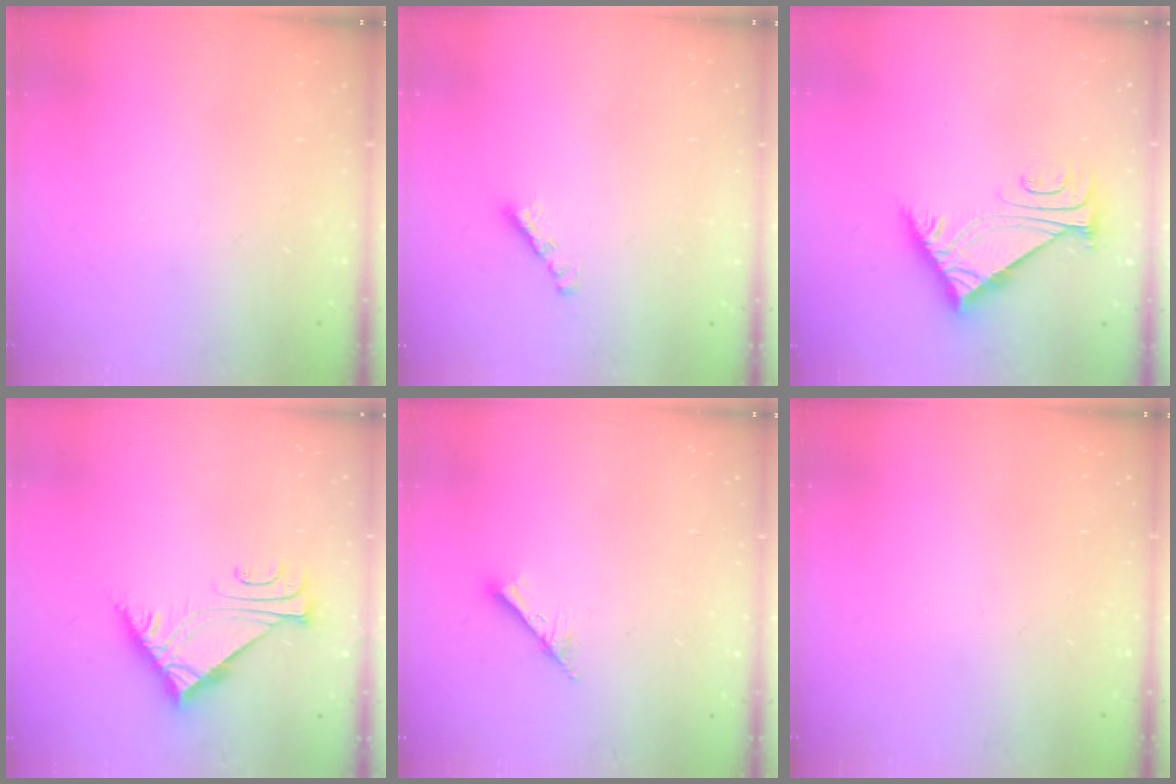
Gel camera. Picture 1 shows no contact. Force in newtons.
{"total": 2.4, "press": 2.4, "slide": 0.4}
{"total": 7.6, "press": 7.6, "slide": 0.7}
{"total": 6.0, "press": 6.0, "slide": 0.2}
{"total": 2.0, "press": 2.0, "slide": 0.1}
{"total": 0.0}